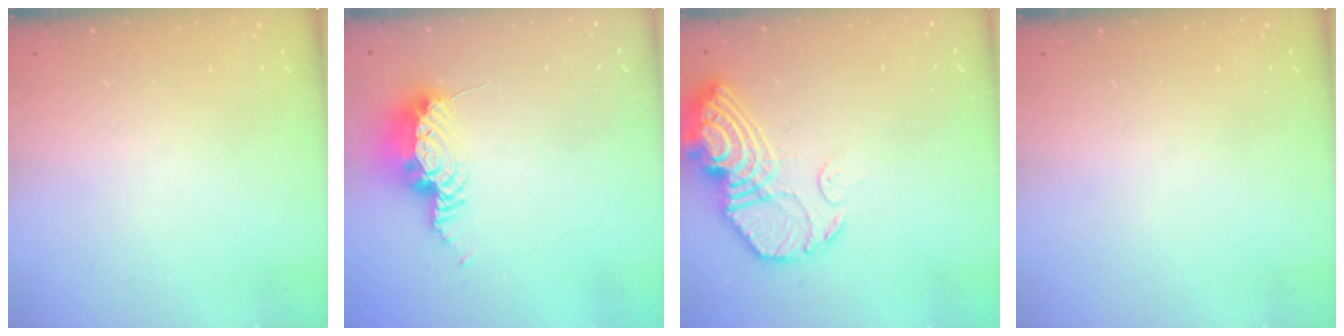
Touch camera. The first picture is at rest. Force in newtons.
{"total": 9.1, "press": 9.0, "slide": 1.0}
{"total": 15.6, "press": 15.5, "slide": 1.8}
{"total": 0.0}